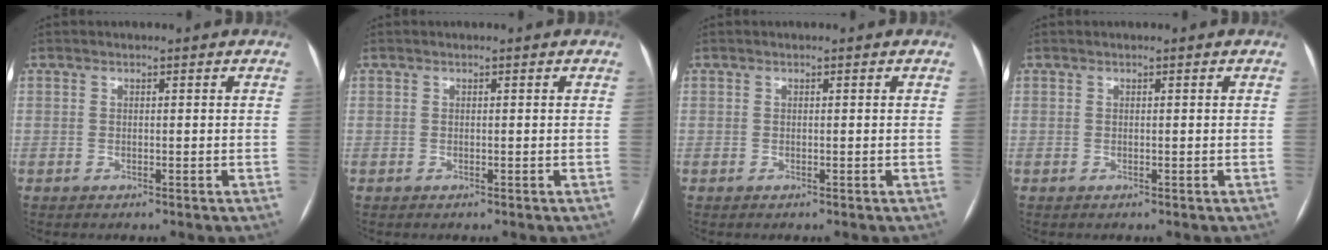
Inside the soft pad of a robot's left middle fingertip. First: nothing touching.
{"total": 0.0}
{"total": 0.0}
{"total": 0.0}